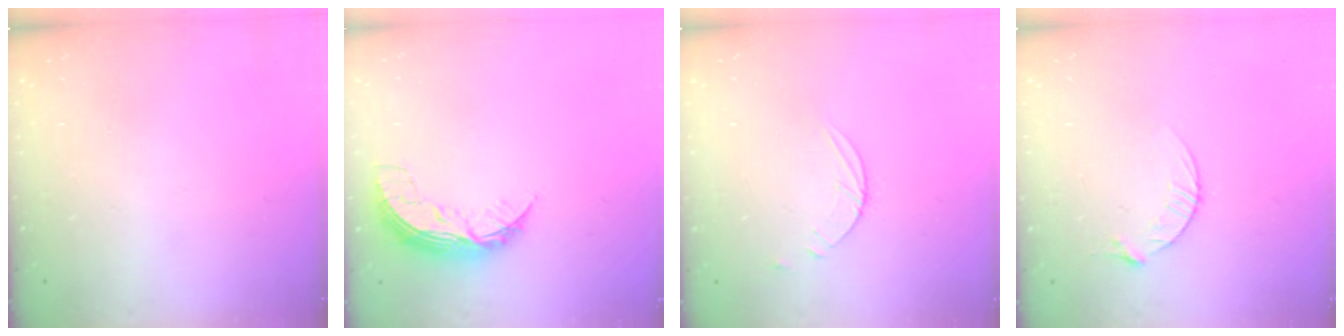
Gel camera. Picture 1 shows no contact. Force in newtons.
{"total": 8.8, "press": 8.8, "slide": 0.2}
{"total": 3.5, "press": 3.5, "slide": 0.4}
{"total": 4.5, "press": 4.5, "slide": 0.5}